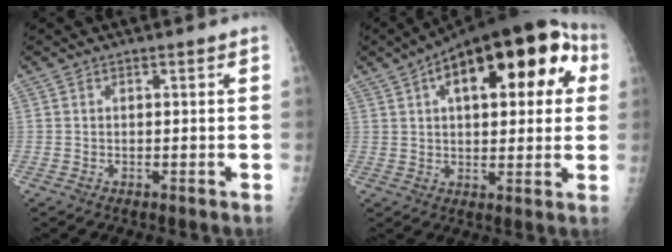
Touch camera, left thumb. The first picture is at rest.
{"total": 23.7, "force": [8.1, 11.1, 19.3], "torque": [-0.255, 0.037, 0.115]}